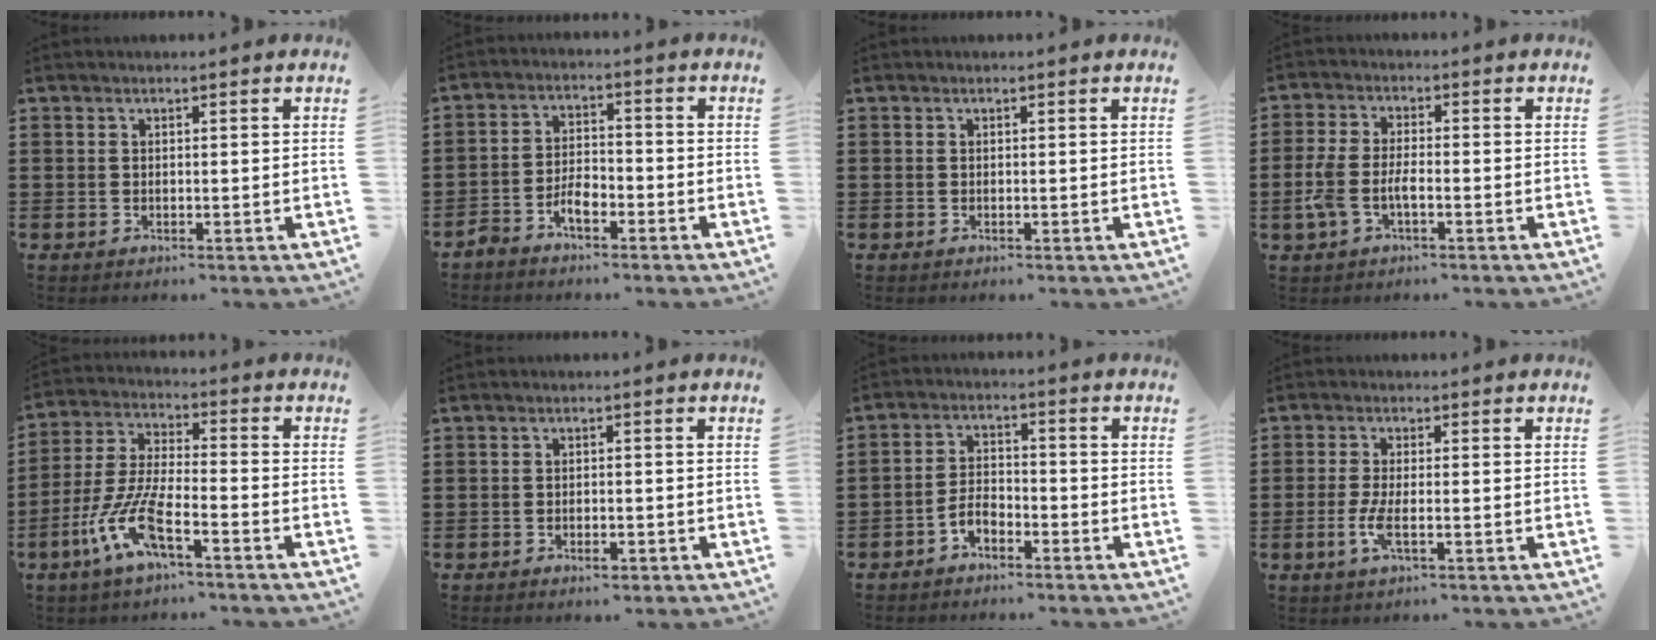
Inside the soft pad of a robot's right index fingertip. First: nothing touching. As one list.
[{"total": 4.1, "force": [-3.0, 1.5, 2.4], "torque": [-0.056, 0.005, -0.062]}, {"total": 0.0}, {"total": 4.5, "force": [-1.6, 2.1, 3.7], "torque": [-0.092, -0.002, -0.037]}, {"total": 9.5, "force": [-5.4, 1.9, 7.6], "torque": [-0.191, -0.017, -0.110]}, {"total": 1.7, "force": [-1.2, 0.8, 1.0], "torque": [-0.021, -0.001, -0.023]}, {"total": 3.5, "force": [-2.4, 1.8, 1.9], "torque": [-0.050, 0.003, -0.053]}, {"total": 3.7, "force": [-1.1, 0.8, 3.4], "torque": [-0.085, -0.010, -0.028]}]